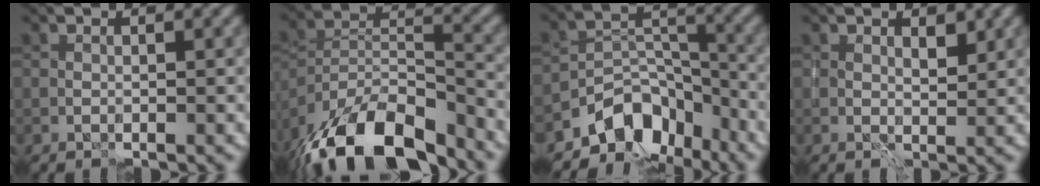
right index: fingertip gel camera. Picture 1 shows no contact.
{"total": 13.7, "force": [-10.0, 5.5, 7.6], "torque": [-0.151, 0.006, -0.177]}
{"total": 7.2, "force": [-5.1, 4.3, 2.6], "torque": [-0.016, -0.007, -0.092]}
{"total": 1.6, "force": [1.0, 0.8, 0.9], "torque": [-0.009, -0.005, 0.017]}